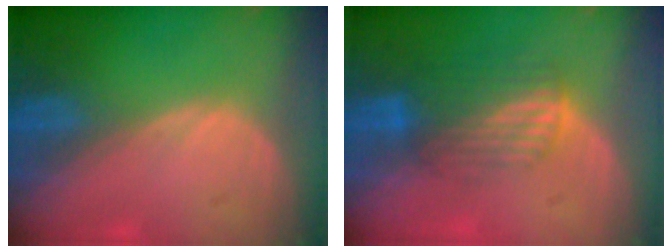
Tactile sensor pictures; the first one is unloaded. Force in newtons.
{"total": 7.0, "press": 5.9, "slide": 3.8}